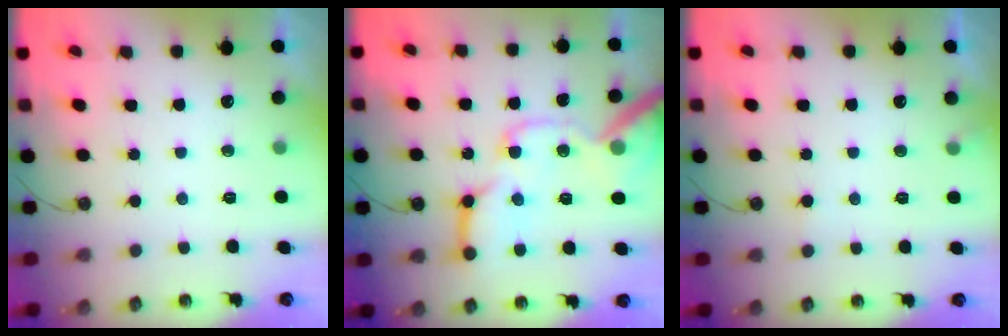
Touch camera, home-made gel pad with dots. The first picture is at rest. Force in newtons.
{"total": 22.4, "press": 22.2, "slide": 2.8}
{"total": 5.7, "press": 5.7, "slide": 0.3}